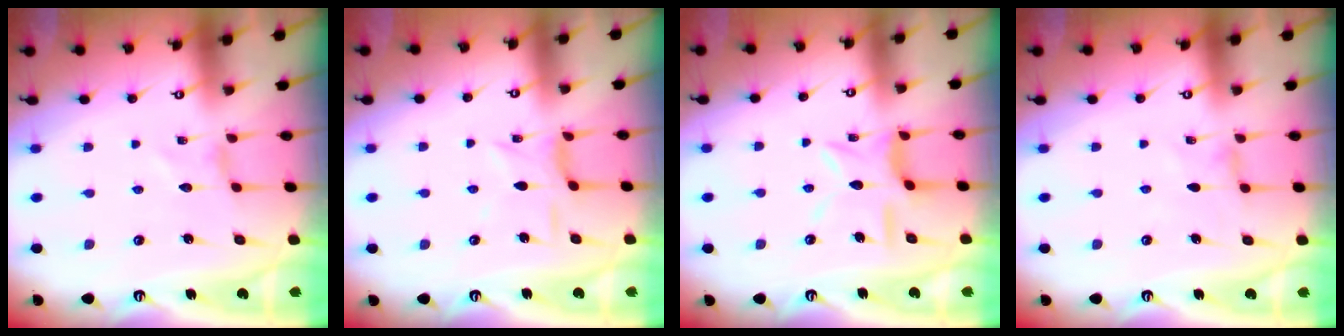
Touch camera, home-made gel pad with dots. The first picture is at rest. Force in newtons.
{"total": 4.6, "press": 4.5, "slide": 0.6}
{"total": 10.6, "press": 10.5, "slide": 0.8}
{"total": 0.6, "press": 0.5, "slide": 0.2}